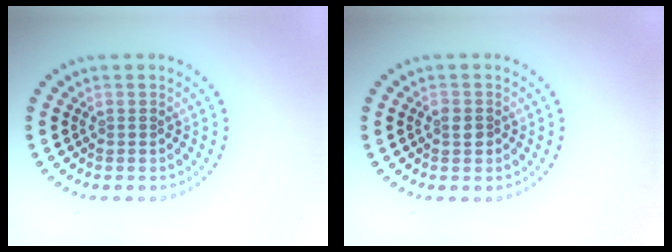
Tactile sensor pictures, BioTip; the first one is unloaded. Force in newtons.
{"total": 1.3, "press": 1.3, "slide": 0.3}